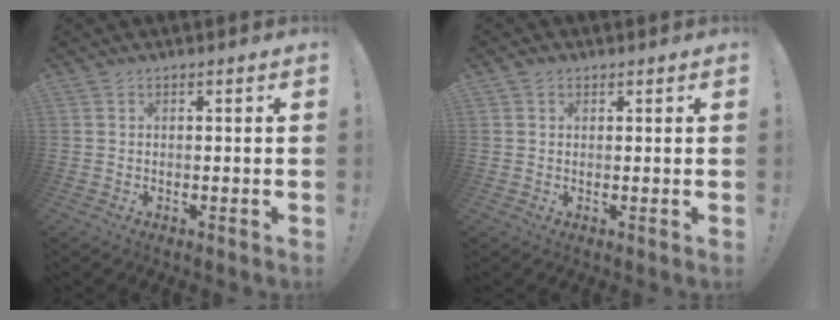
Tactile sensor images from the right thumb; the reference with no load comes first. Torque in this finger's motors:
{"motor_torque": [-0.02, 0.03, 0.09, -0.09, 0.00]}